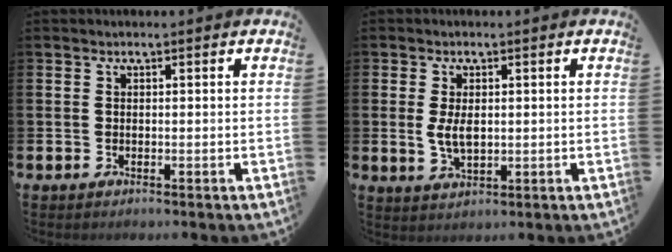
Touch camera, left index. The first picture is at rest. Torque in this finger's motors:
{"motor_torque": [0.82, 0.15, 0.15, 0.05]}